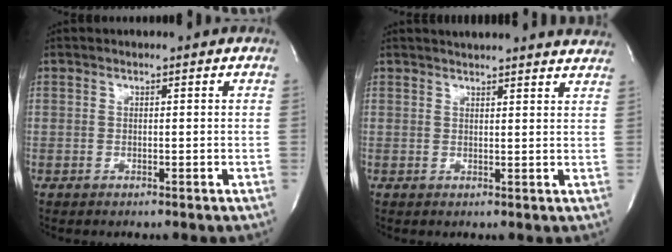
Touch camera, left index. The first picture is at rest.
{"total": 13.8, "force": [13.3, 0.9, 3.5], "torque": [-0.044, -0.012, 0.149]}